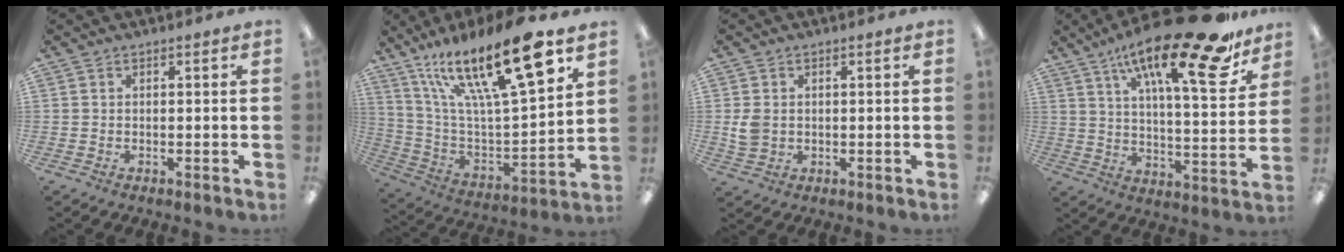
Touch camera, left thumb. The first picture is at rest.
{"total": 23.7, "force": [15.0, 5.7, 17.4], "torque": [-0.305, -0.097, 0.244]}
{"total": 4.0, "force": [0.5, 3.2, 2.4], "torque": [-0.043, 0.001, 0.009]}
{"total": 24.0, "force": [15.9, 5.8, 17.0], "torque": [-0.270, -0.096, 0.252]}